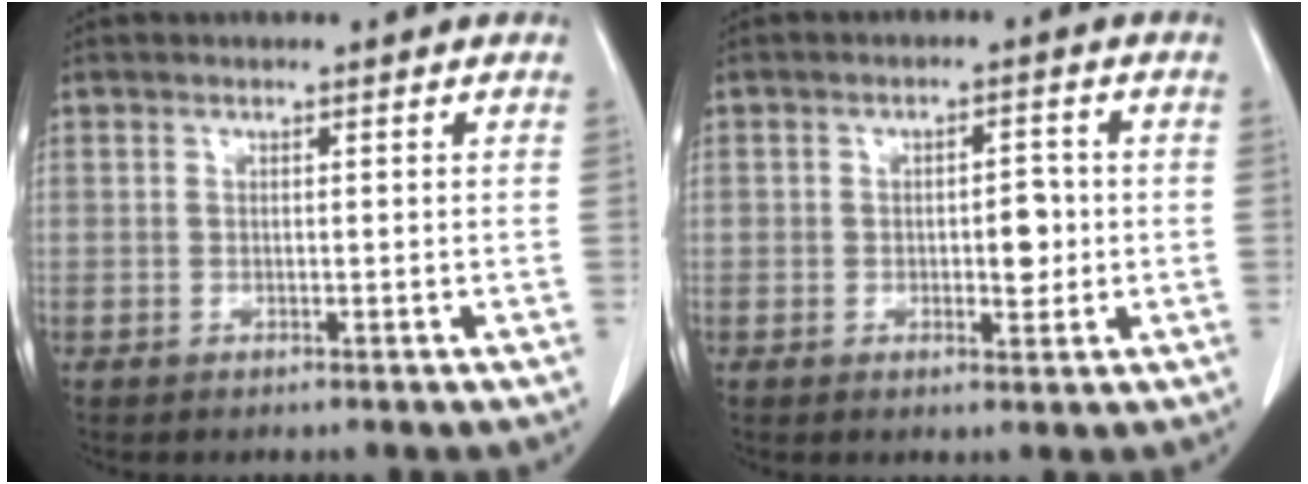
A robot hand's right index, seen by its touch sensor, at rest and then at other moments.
{"total": 4.4, "force": [-0.4, 2.3, 3.7], "torque": [-0.050, 0.008, -0.001]}